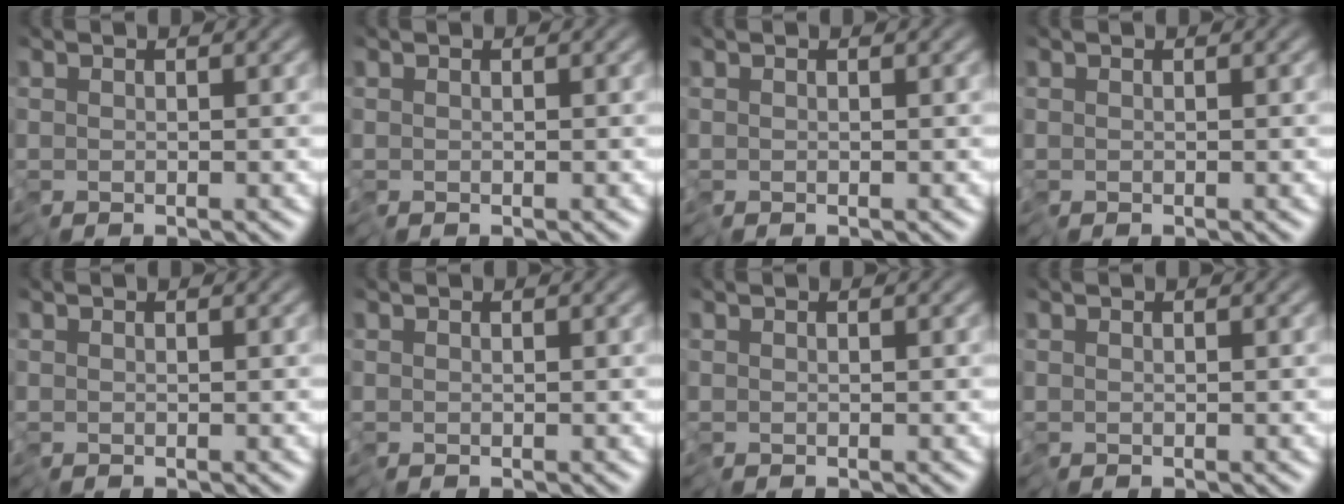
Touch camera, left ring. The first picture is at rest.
{"total": 0.0}
{"total": 0.0}
{"total": 0.0}
{"total": 0.0}
{"total": 0.0}
{"total": 0.0}
{"total": 0.0}